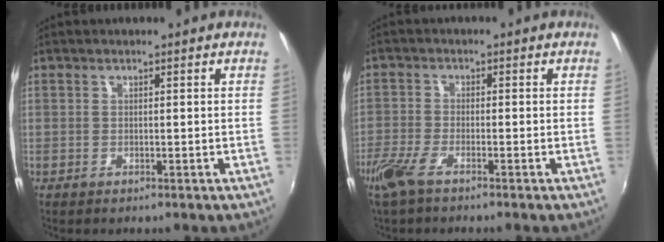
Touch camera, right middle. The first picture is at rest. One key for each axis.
{"total": 6.2, "fx": -4.5, "fy": 1.1, "fz": 4.1, "tx": -0.103, "ty": -0.018, "tz": -0.091}